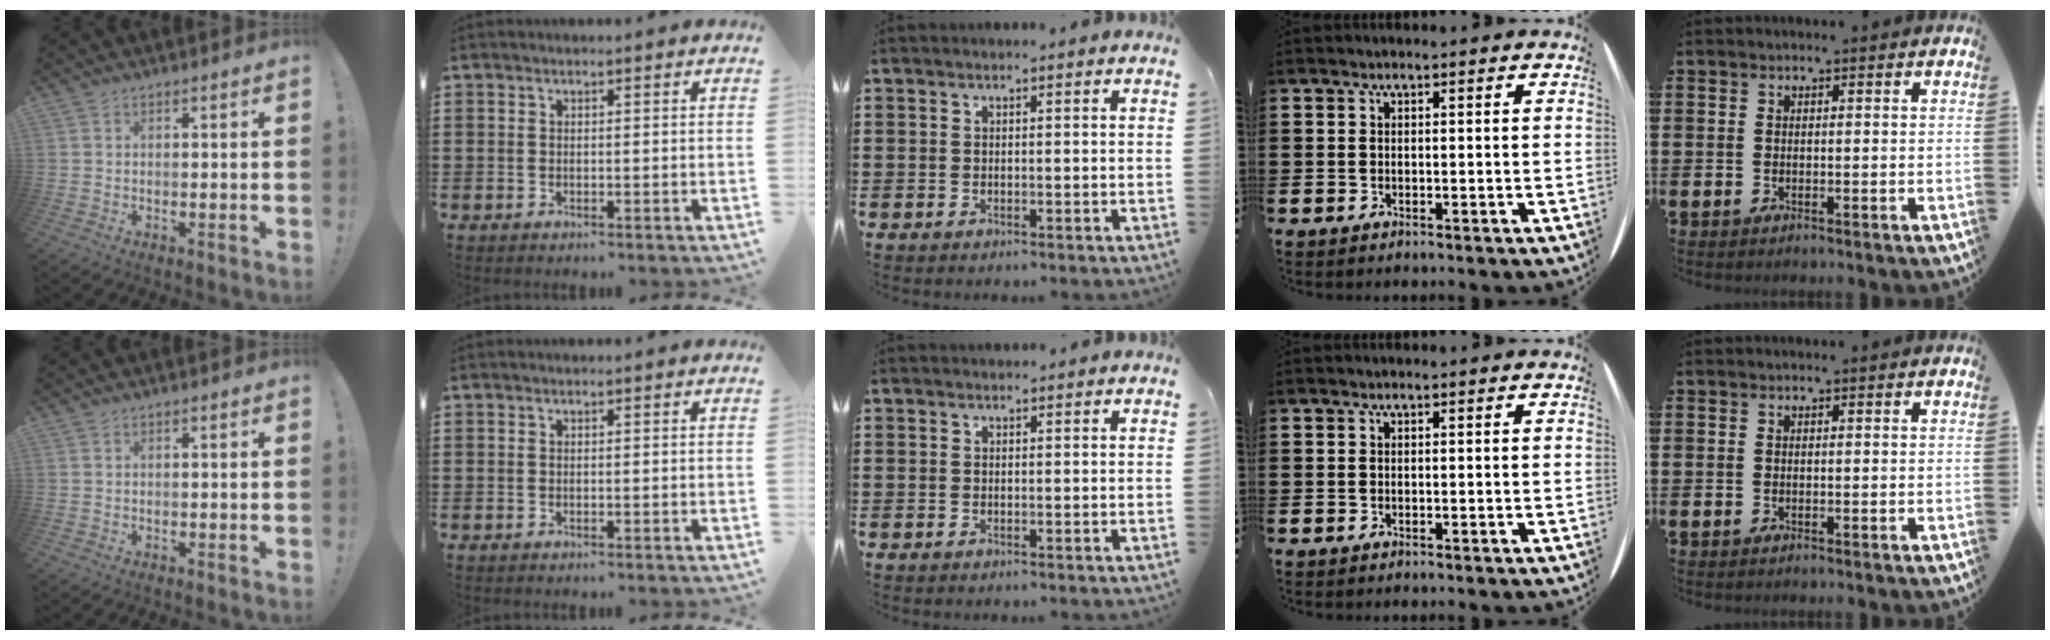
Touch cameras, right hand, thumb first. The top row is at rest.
{"middle": {"total": 0.6, "force": [0.5, 0.3, 0.0], "torque": [0.007, -0.003, 0.009]}}